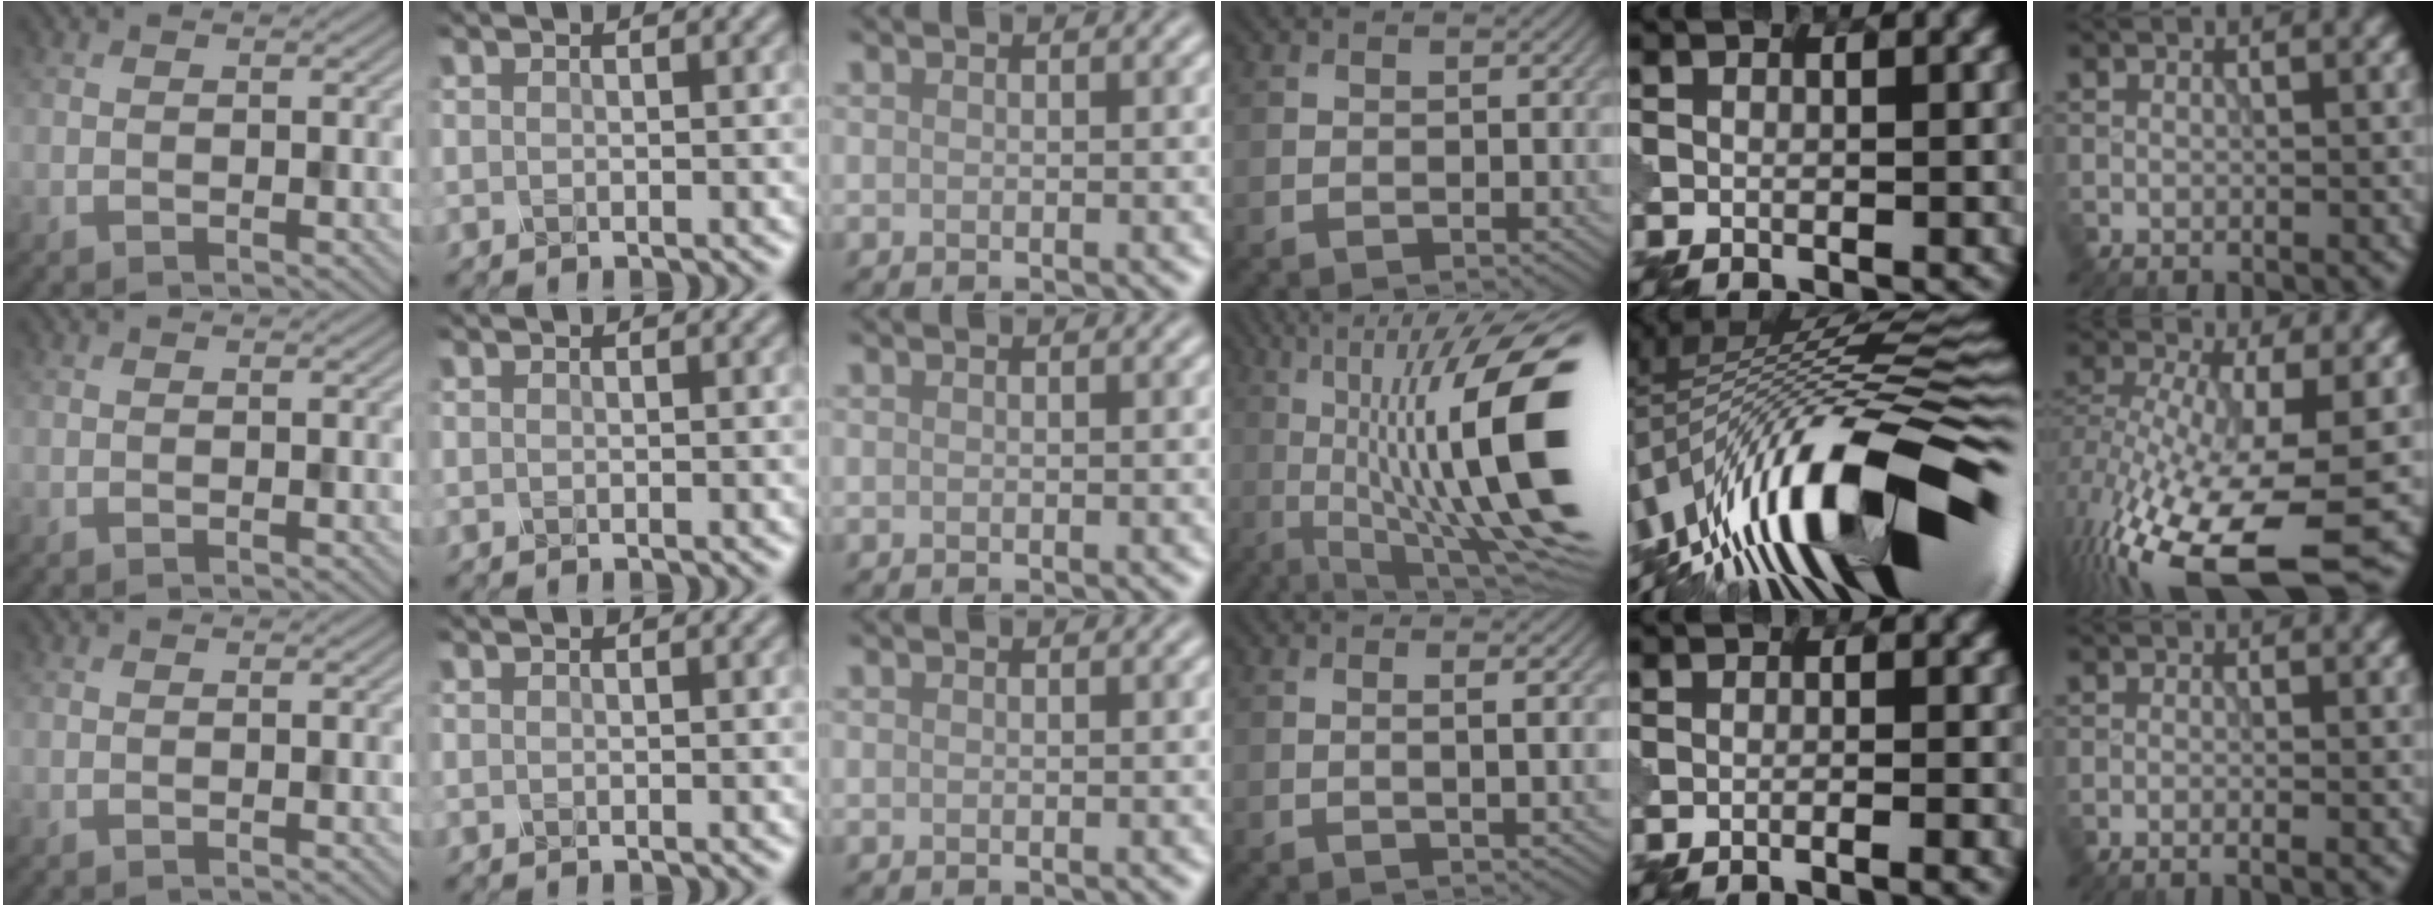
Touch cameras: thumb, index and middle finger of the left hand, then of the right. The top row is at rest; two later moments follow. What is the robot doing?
{"motion": "shake", "object": "plastic piggy bank"}